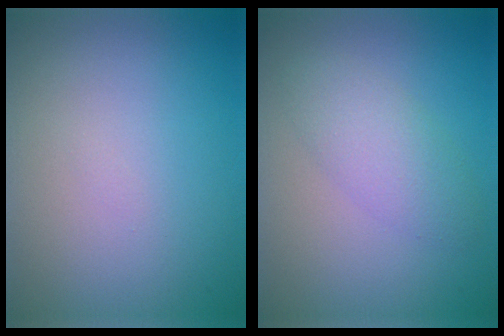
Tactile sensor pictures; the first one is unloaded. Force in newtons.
{"total": 3.0, "press": 3.0, "slide": 0.0}